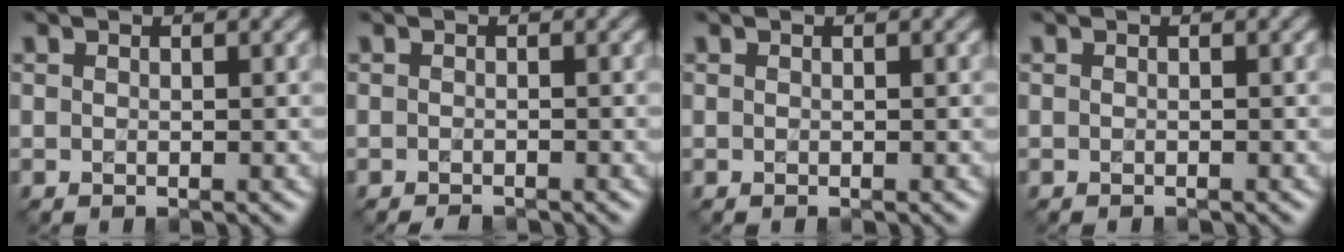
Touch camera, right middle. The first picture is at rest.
{"total": 1.0, "force": [-0.9, 0.1, 0.2], "torque": [-0.003, -0.007, -0.016]}
{"total": 0.0}
{"total": 0.0}